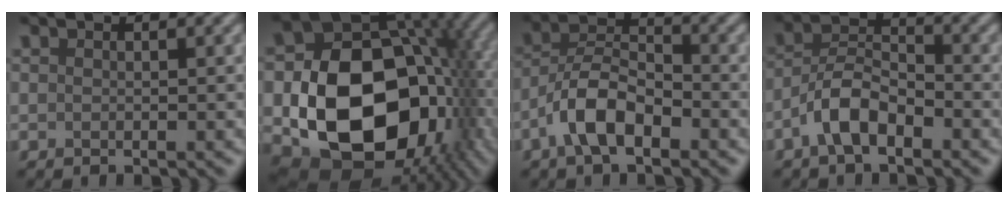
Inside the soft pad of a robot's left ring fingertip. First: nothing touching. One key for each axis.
{"total": 16.5, "fx": -2.4, "fy": 12.2, "fz": 10.9, "tx": -0.178, "ty": -0.041, "tz": -0.035}
{"total": 5.1, "fx": -2.7, "fy": 2.4, "fz": 3.7, "tx": -0.062, "ty": 0.014, "tz": -0.058}
{"total": 4.3, "fx": -2.5, "fy": 2.0, "fz": 2.9, "tx": -0.048, "ty": 0.014, "tz": -0.054}